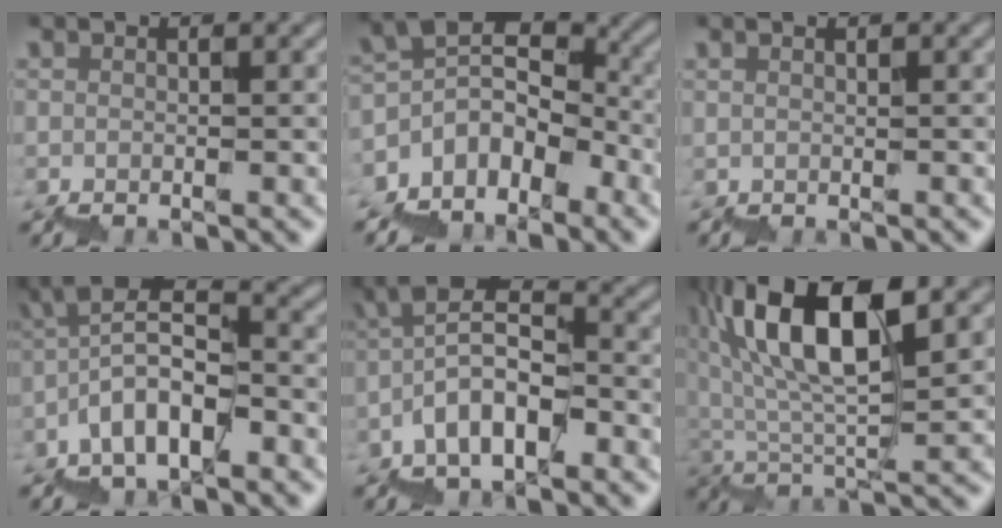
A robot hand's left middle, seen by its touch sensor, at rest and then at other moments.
{"total": 5.6, "force": [-2.9, 3.3, 3.4], "torque": [-0.053, 0.023, -0.061]}
{"total": 0.0}
{"total": 6.3, "force": [-2.2, 2.9, 5.2], "torque": [-0.094, 0.025, -0.040]}
{"total": 5.8, "force": [-1.8, 2.8, 4.7], "torque": [-0.087, 0.025, -0.035]}
{"total": 11.1, "force": [6.2, 3.0, 8.7], "torque": [-0.161, 0.027, 0.117]}